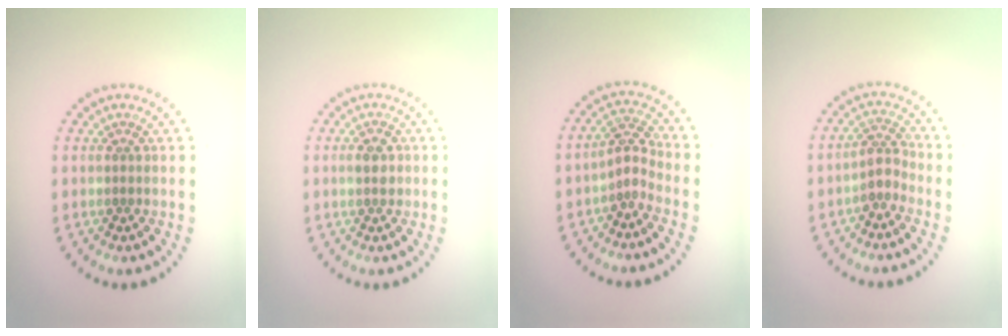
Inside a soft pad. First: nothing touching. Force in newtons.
{"total": 2.2, "press": 2.2, "slide": 0.2}
{"total": 2.1, "press": 1.4, "slide": 1.5}
{"total": 2.2, "press": 1.7, "slide": 1.4}